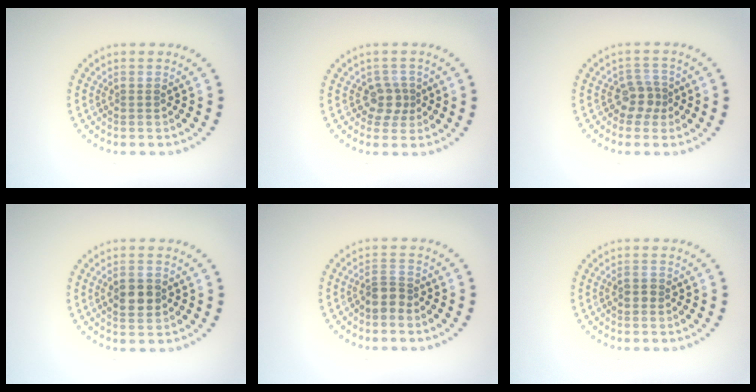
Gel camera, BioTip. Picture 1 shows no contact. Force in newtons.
{"total": 2.1, "press": 1.7, "slide": 1.2}
{"total": 2.2, "press": 1.8, "slide": 1.3}
{"total": 3.0, "press": 3.0, "slide": 0.1}
{"total": 1.8, "press": 1.4, "slide": 1.2}
{"total": 1.2, "press": 1.1, "slide": 0.2}